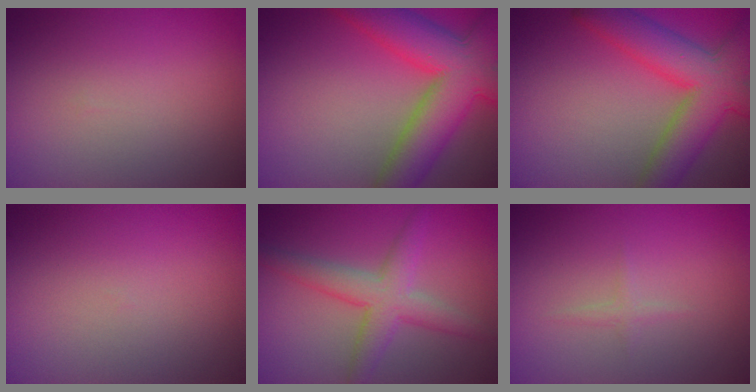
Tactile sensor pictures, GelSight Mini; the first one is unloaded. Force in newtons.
{"total": 10.4, "press": 10.4, "slide": 0.5}
{"total": 8.6, "press": 8.6, "slide": 0.4}
{"total": 0.0}
{"total": 4.4, "press": 4.4, "slide": 0.1}
{"total": 0.7, "press": 0.7, "slide": 0.1}